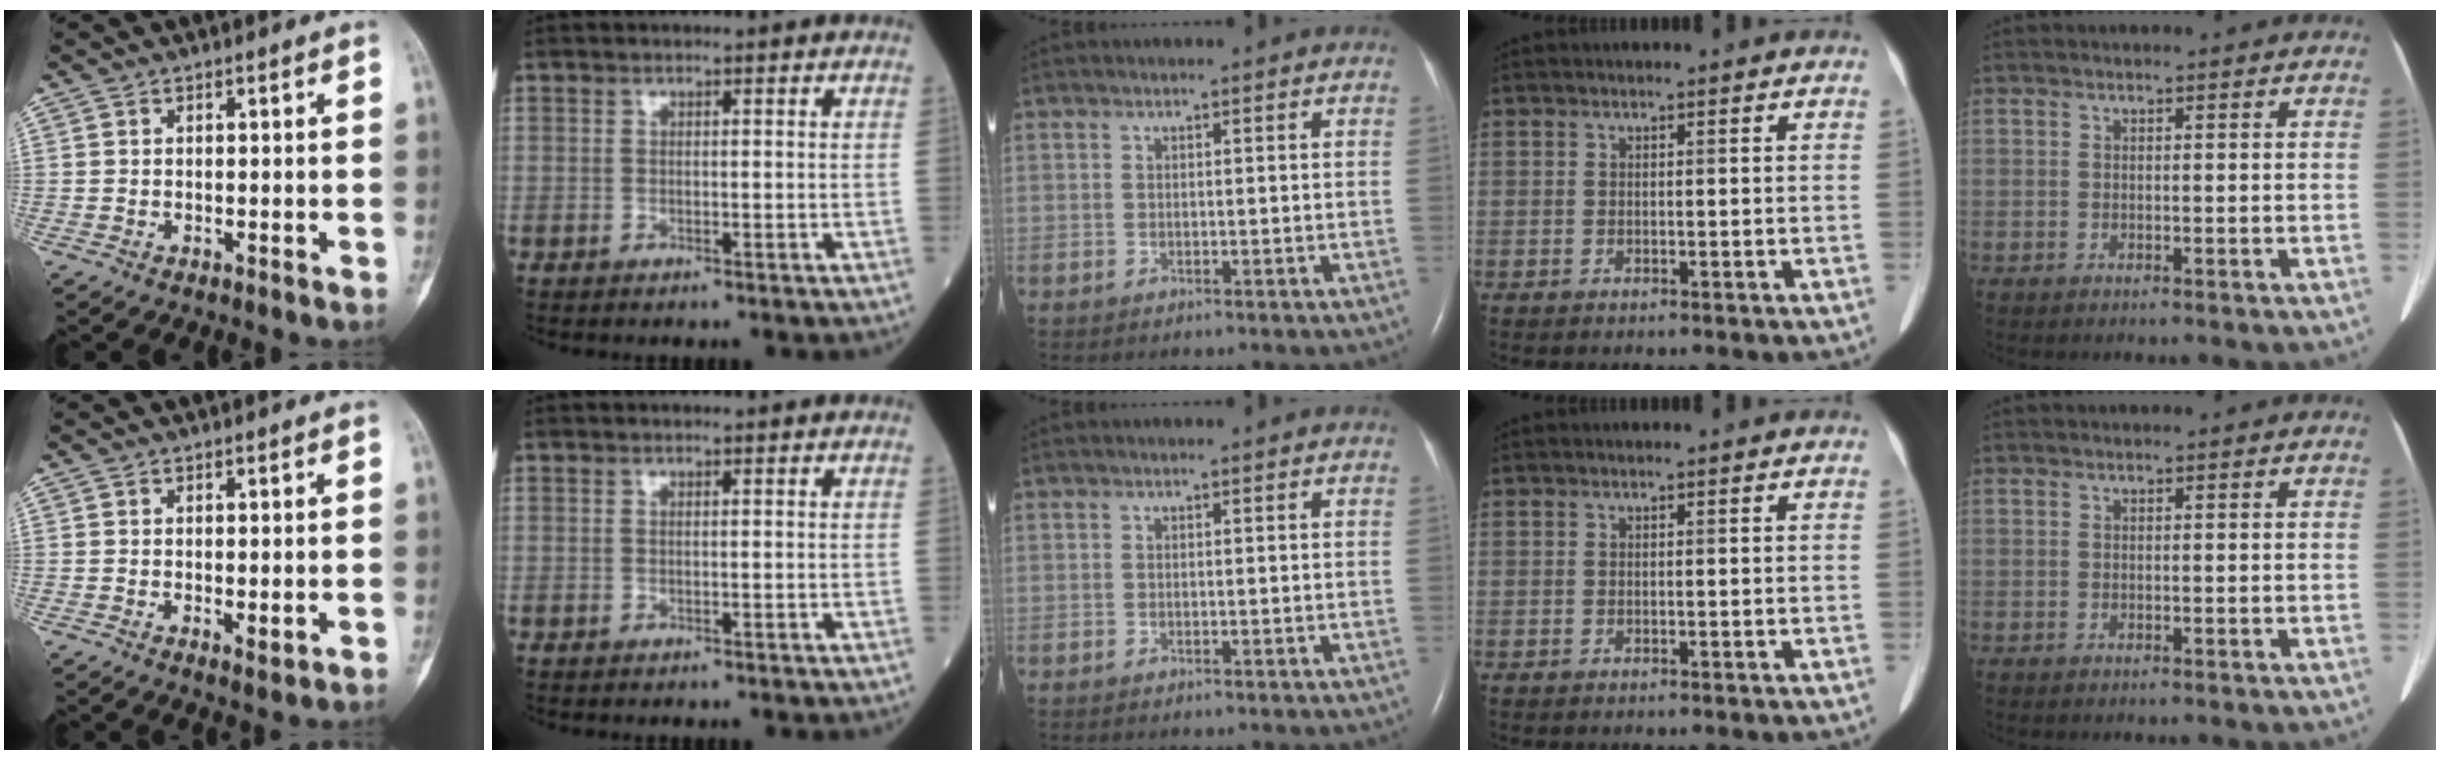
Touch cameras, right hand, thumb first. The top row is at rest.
{"thumb": {"total": 2.0, "force": [-0.2, 0.8, 1.8], "torque": [-0.031, -0.008, 0.001]}}